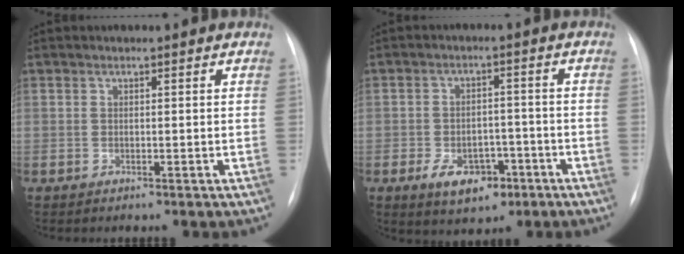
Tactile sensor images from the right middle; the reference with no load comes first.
{"total": 7.3, "force": [-3.8, 4.3, 4.6], "torque": [-0.070, 0.005, -0.052]}